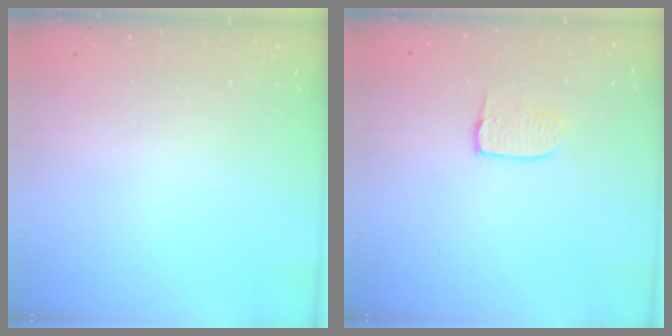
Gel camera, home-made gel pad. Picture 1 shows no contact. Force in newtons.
{"total": 6.5, "press": 6.5, "slide": 0.6}